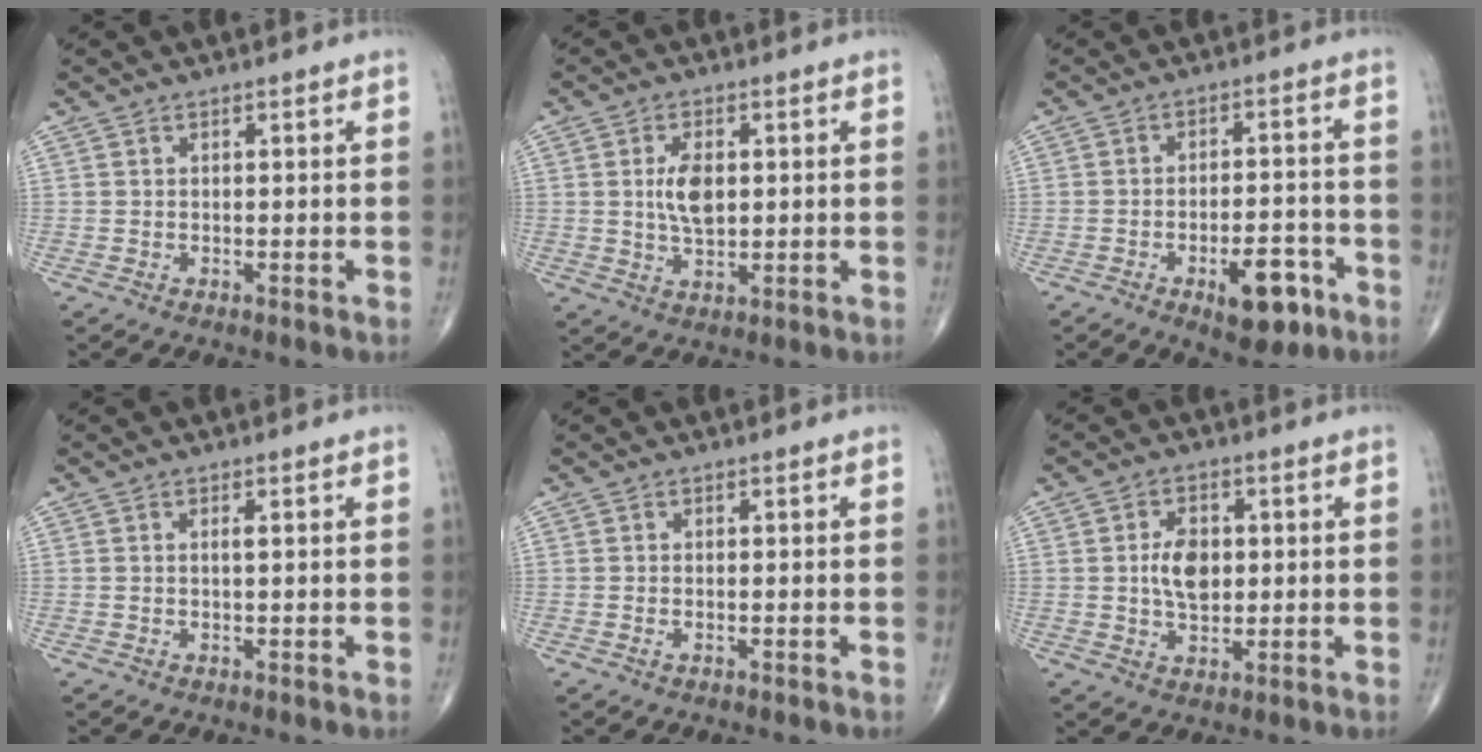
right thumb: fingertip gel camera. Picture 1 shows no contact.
{"total": 6.1, "force": [0.8, 3.2, 5.1], "torque": [-0.090, -0.006, 0.015]}
{"total": 9.6, "force": [-4.8, 4.3, 7.2], "torque": [-0.084, 0.027, -0.063]}
{"total": 0.7, "force": [0.2, 0.1, 0.7], "torque": [-0.016, 0.000, 0.001]}
{"total": 0.5, "force": [-0.3, 0.2, 0.4], "torque": [-0.010, 0.003, -0.004]}
{"total": 6.8, "force": [0.6, 4.3, 5.2], "torque": [-0.075, -0.002, 0.010]}